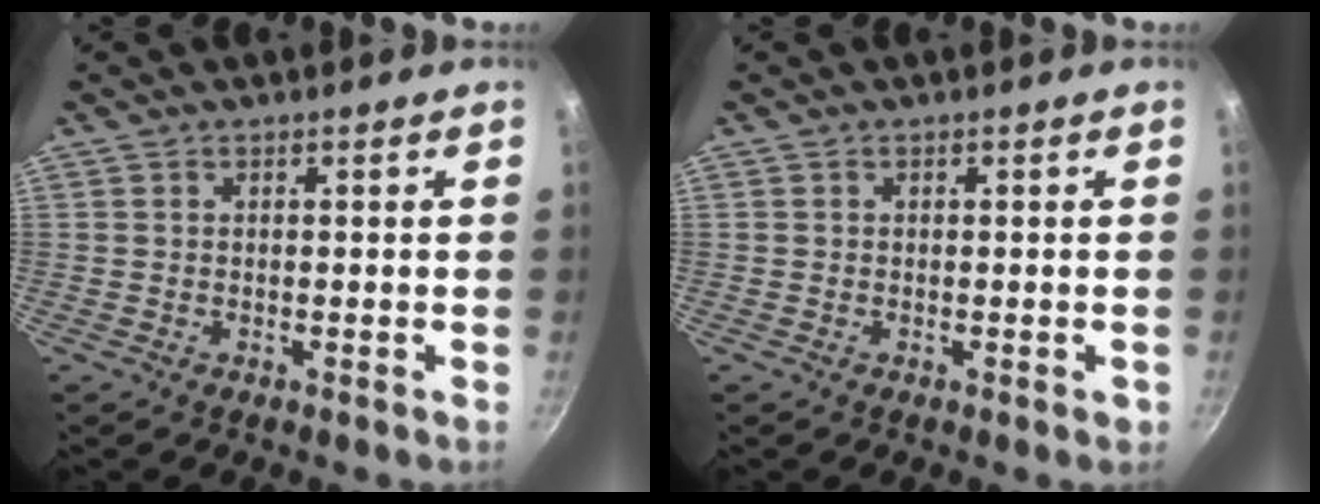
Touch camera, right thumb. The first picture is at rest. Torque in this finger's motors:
{"motor_torque": [0.24, 0.46, -0.43, 0.20, -0.01]}